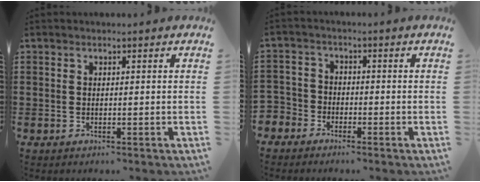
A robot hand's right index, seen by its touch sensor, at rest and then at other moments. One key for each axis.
{"total": 2.9, "fx": -2.4, "fy": 1.7, "fz": -0.1, "tx": -0.017, "ty": 0.000, "tz": -0.058}